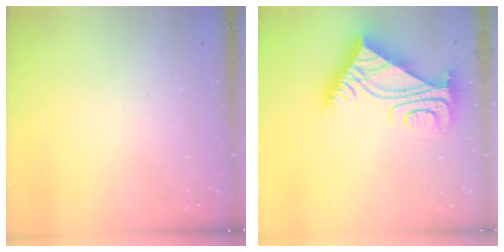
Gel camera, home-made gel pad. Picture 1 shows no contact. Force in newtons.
{"total": 8.7, "press": 8.7, "slide": 0.5}